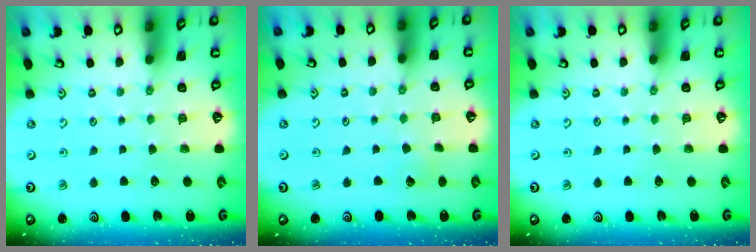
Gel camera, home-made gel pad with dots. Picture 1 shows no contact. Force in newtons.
{"total": 2.7, "press": 2.7, "slide": 0.2}
{"total": 0.0}